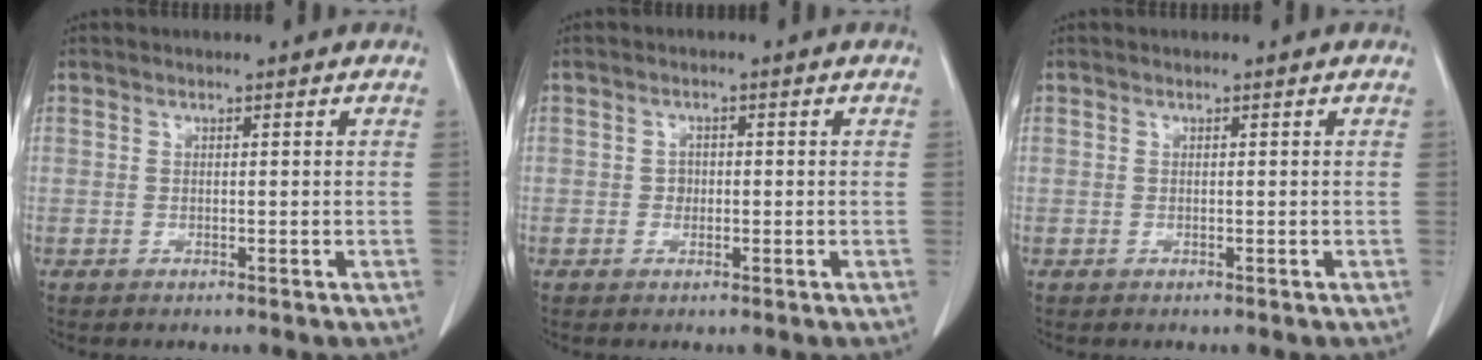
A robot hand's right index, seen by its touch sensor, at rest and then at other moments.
{"total": 1.5, "force": [-0.2, 1.3, 0.8], "torque": [-0.011, 0.004, -0.002]}
{"total": 0.0}